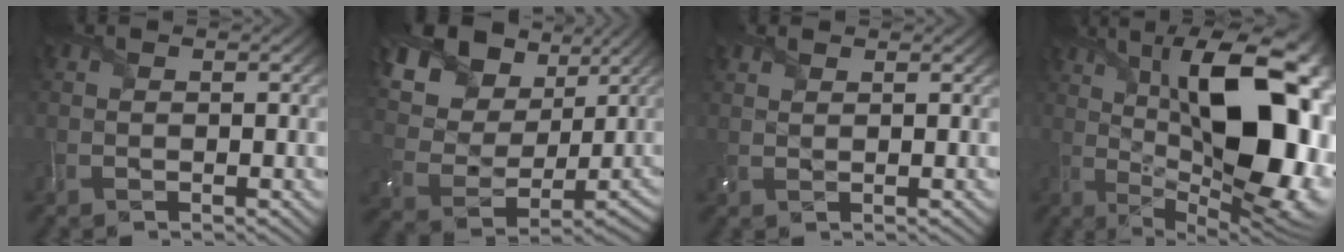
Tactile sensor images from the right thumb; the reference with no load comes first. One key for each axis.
{"total": 16.8, "fx": 9.5, "fy": 10.9, "fz": 8.6, "tx": -0.214, "ty": 0.033, "tz": 0.184}
{"total": 0.9, "fx": 0.9, "fy": 0.0, "fz": 0.4, "tx": -0.016, "ty": 0.002, "tz": 0.020}
{"total": 19.8, "fx": 3.3, "fy": 8.4, "fz": 17.6, "tx": -0.241, "ty": 0.033, "tz": 0.043}